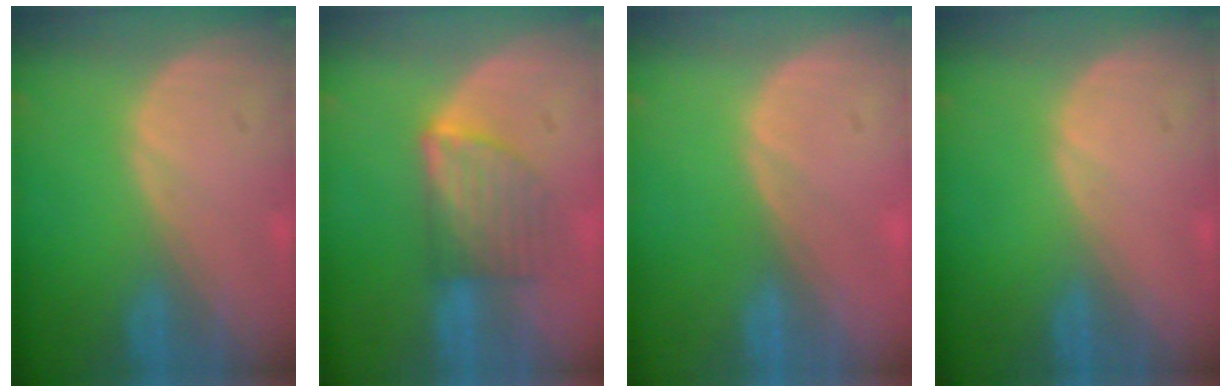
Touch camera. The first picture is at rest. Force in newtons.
{"total": 5.9, "press": 5.7, "slide": 1.5}
{"total": 0.6, "press": 0.2, "slide": 0.5}
{"total": 0.0}